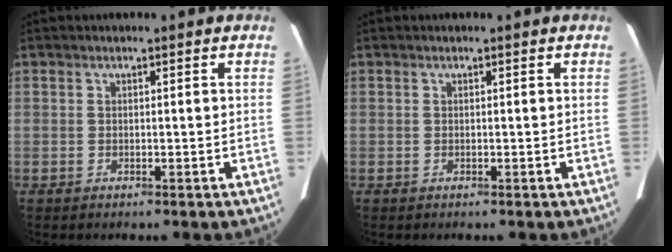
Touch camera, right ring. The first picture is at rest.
{"total": 0.0}